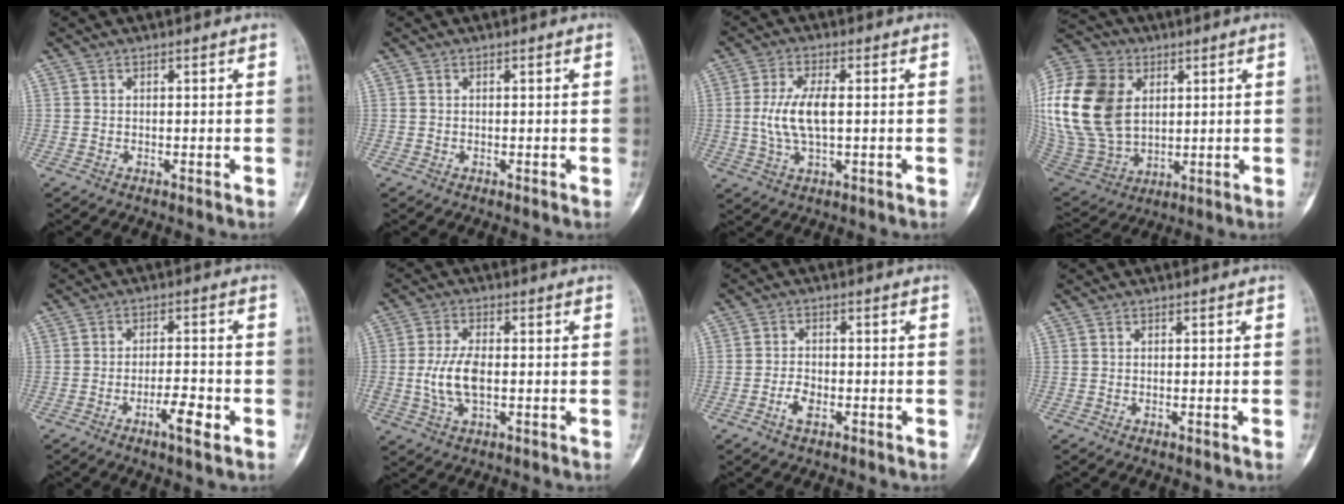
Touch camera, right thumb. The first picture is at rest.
{"total": 0.0}
{"total": 7.8, "force": [0.2, 3.1, 7.2], "torque": [-0.157, 0.003, 0.004]}
{"total": 26.4, "force": [5.5, 19.0, 17.5], "torque": [-0.387, 0.006, 0.116]}
{"total": 5.5, "force": [-2.7, 1.3, 4.7], "torque": [-0.079, 0.014, -0.044]}
{"total": 7.2, "force": [-0.6, 3.6, 6.3], "torque": [-0.137, 0.003, -0.012]}
{"total": 3.4, "force": [-1.6, 1.8, 2.3], "torque": [-0.044, 0.011, -0.032]}
{"total": 0.0}